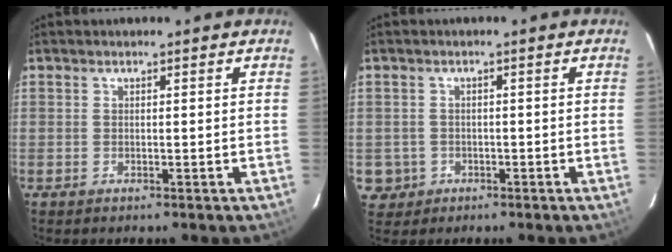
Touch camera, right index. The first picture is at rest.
{"total": 4.4, "force": [-1.0, 4.3, 0.6], "torque": [-0.020, 0.014, -0.005]}